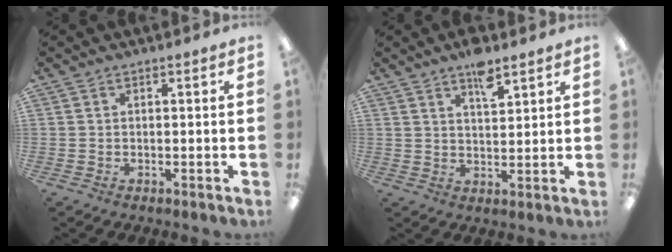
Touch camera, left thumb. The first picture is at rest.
{"total": 5.3, "force": [3.9, 1.4, 3.3], "torque": [-0.050, -0.018, 0.063]}